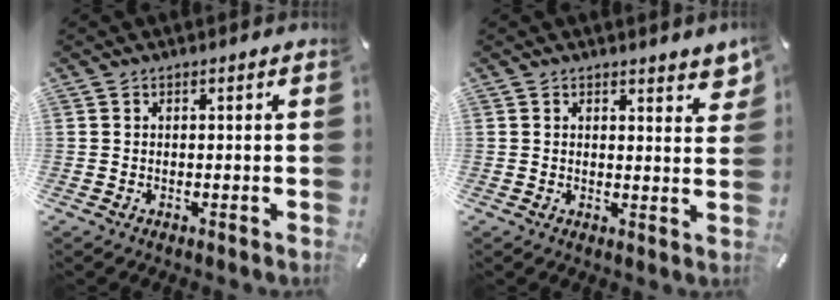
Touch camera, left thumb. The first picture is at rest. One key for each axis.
{"total": 2.9, "fx": 2.5, "fy": 1.0, "fz": 1.2, "tx": -0.012, "ty": -0.013, "tz": 0.043}